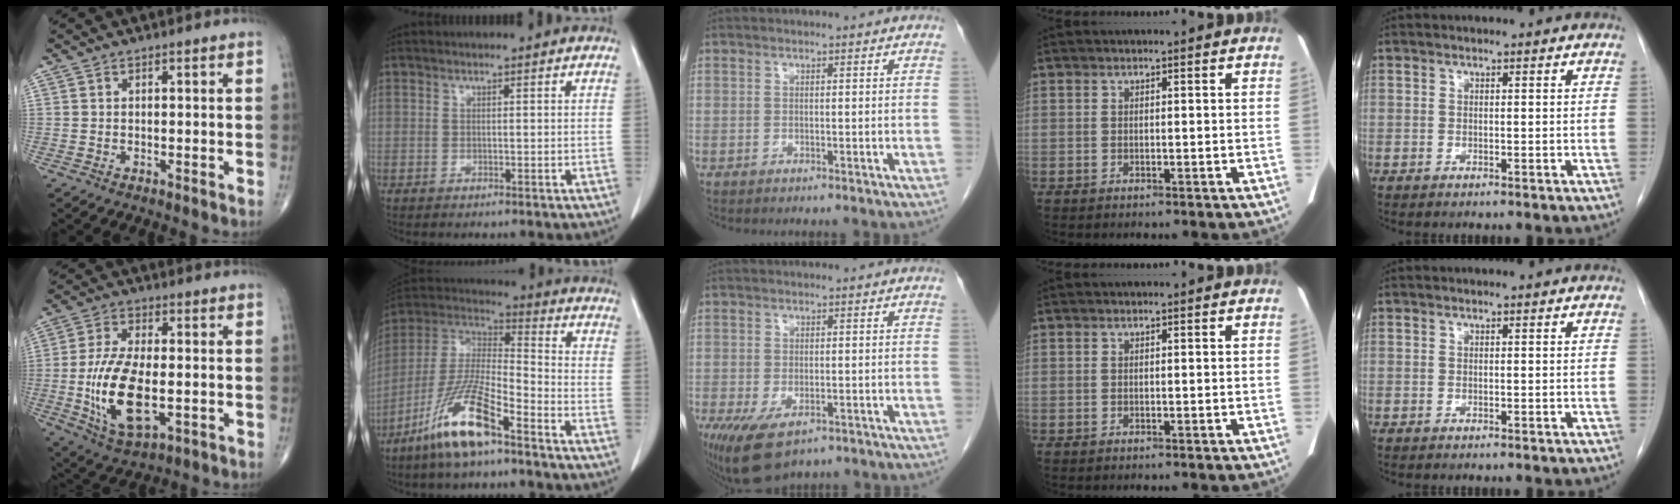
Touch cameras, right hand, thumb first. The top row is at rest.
{"thumb": {"total": 15.0, "force": [-2.6, 6.9, 13.0], "torque": [-0.250, -0.005, -0.039]}, "index": {"total": 13.8, "force": [-8.7, 2.1, 10.5], "torque": [-0.222, -0.017, -0.169]}, "middle": {"total": 7.0, "force": [-4.0, 3.3, 4.8], "torque": [-0.086, -0.015, -0.063]}}